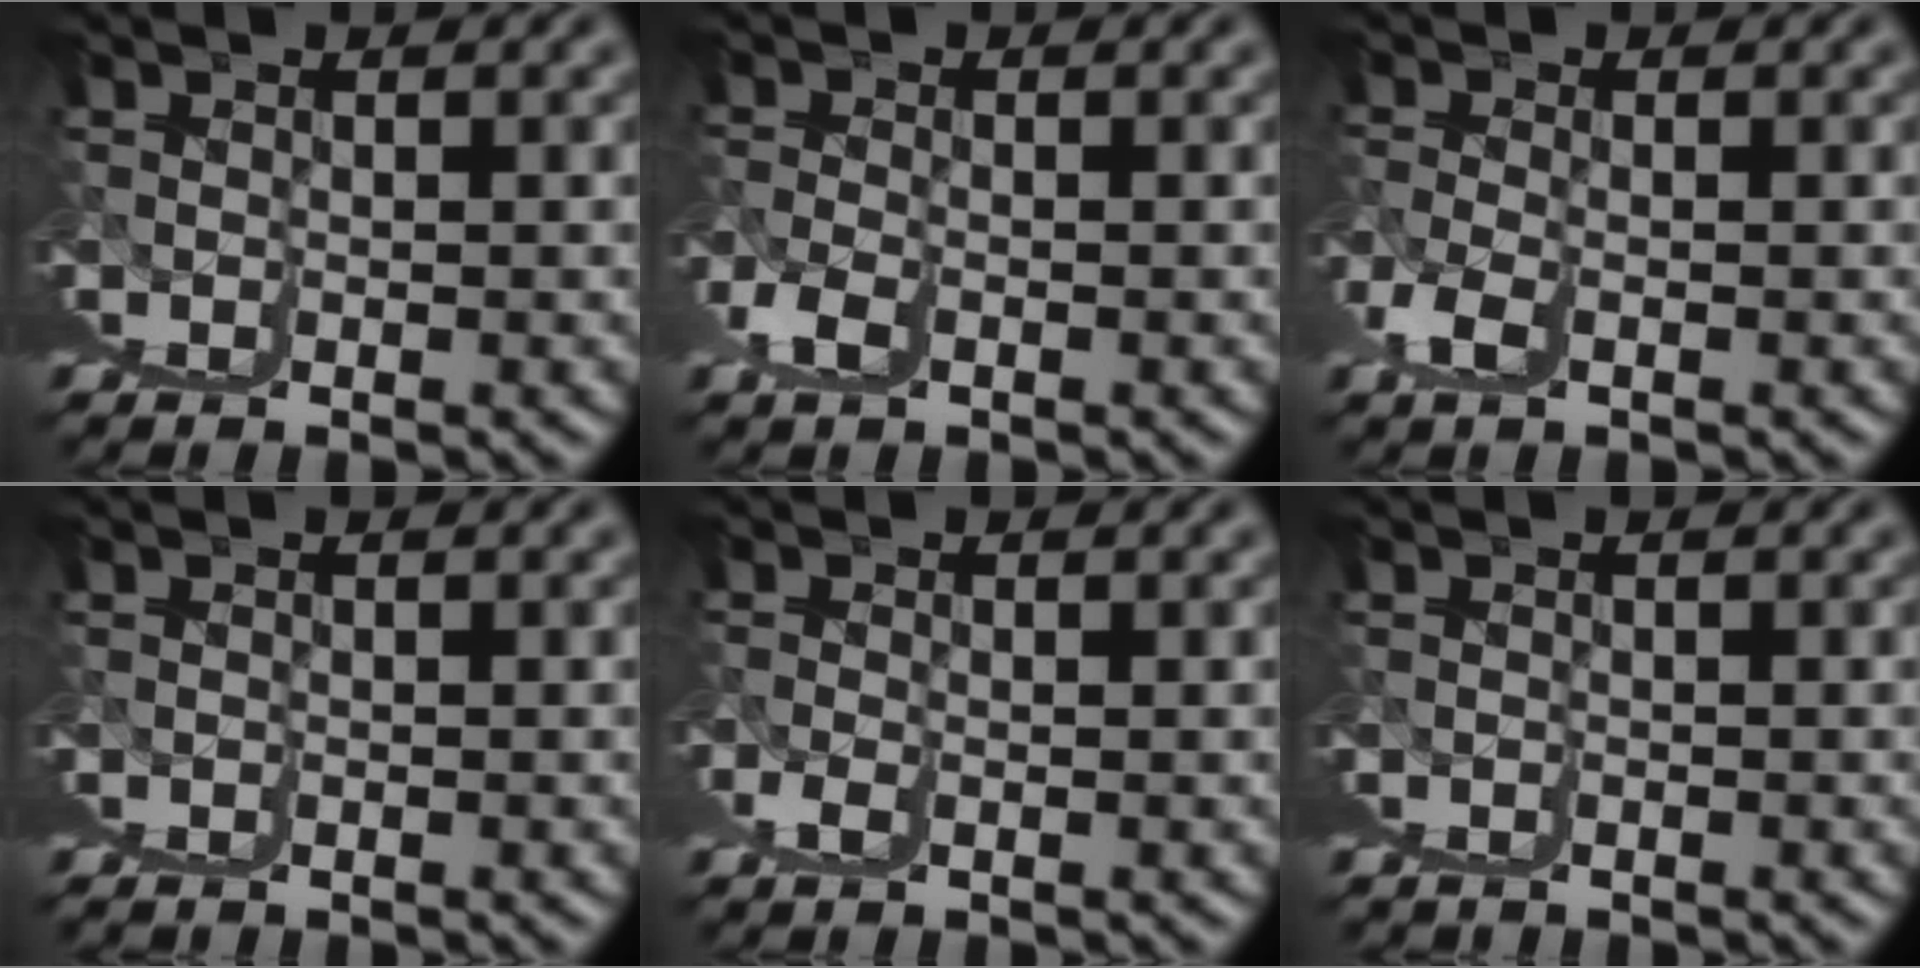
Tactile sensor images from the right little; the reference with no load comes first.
{"total": 2.9, "force": [-0.1, -2.6, -1.1], "torque": [0.015, -0.004, 0.012]}
{"total": 2.2, "force": [0.3, -2.1, -0.6], "torque": [0.007, 0.001, 0.016]}
{"total": 0.8, "force": [-0.1, -0.8, -0.3], "torque": [0.009, 0.001, 0.000]}
{"total": 2.2, "force": [-0.7, -1.9, -0.9], "torque": [0.015, -0.003, 0.001]}
{"total": 1.8, "force": [0.0, -1.6, -0.9], "torque": [0.024, 0.003, 0.001]}